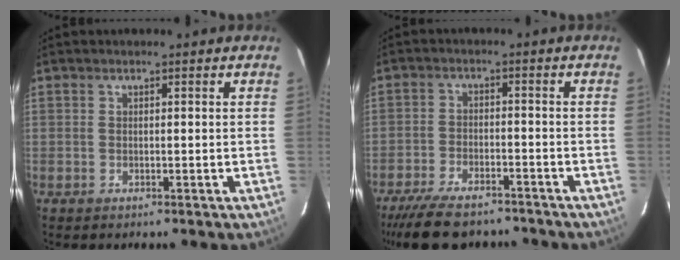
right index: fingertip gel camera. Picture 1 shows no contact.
{"total": 12.9, "force": [-10.8, 4.3, 5.6], "torque": [-0.131, -0.014, -0.170]}